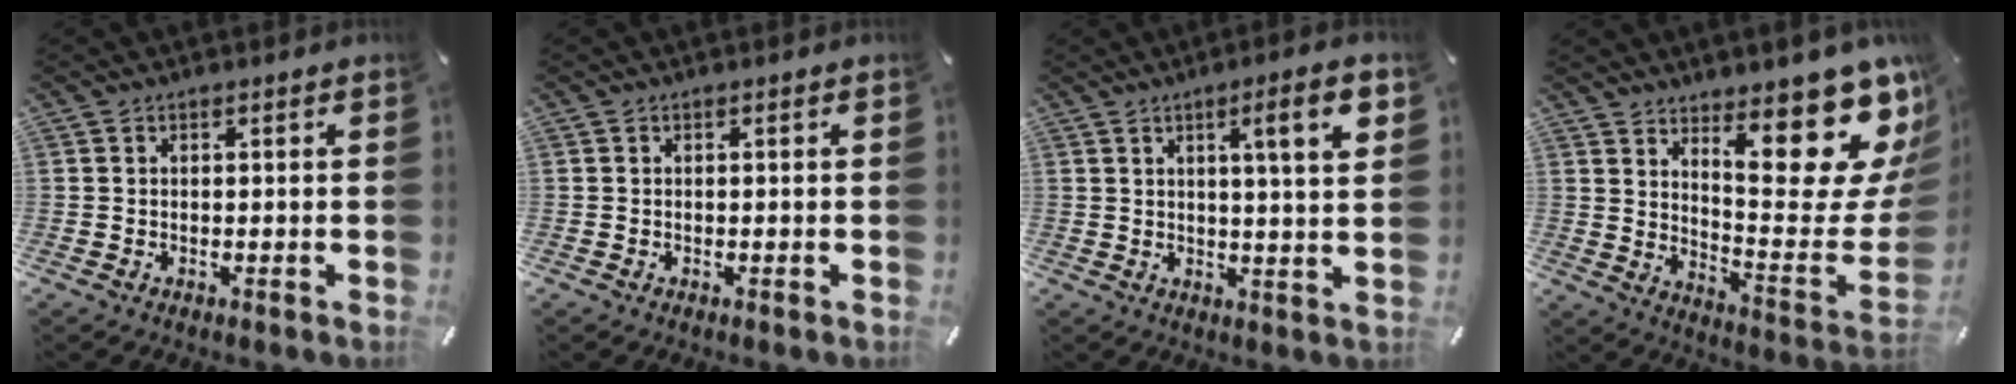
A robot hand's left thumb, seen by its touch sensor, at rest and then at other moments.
{"total": 0.0}
{"total": 10.4, "force": [4.1, 1.2, 9.4], "torque": [-0.146, -0.007, 0.056]}
{"total": 21.7, "force": [14.1, 7.7, 14.6], "torque": [-0.162, -0.124, 0.229]}